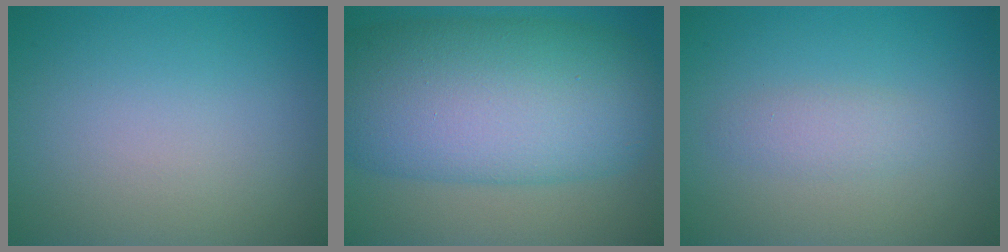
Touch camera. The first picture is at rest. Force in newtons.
{"total": 13.7, "press": 13.7, "slide": 0.2}
{"total": 1.6, "press": 1.6, "slide": 0.0}